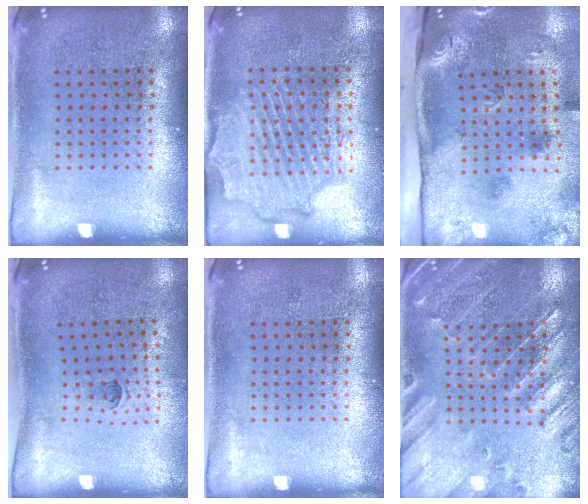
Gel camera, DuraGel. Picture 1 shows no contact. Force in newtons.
{"total": 2.1, "press": 2.1, "slide": 0.5}
{"total": 3.5, "press": 2.2, "slide": 2.8}
{"total": 0.5, "press": 0.3, "slide": 0.4}
{"total": 0.0}
{"total": 0.8, "press": 0.7, "slide": 0.3}